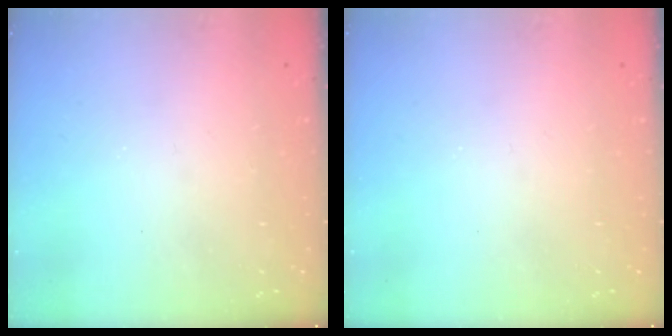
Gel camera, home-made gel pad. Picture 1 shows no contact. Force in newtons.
{"total": 0.0}